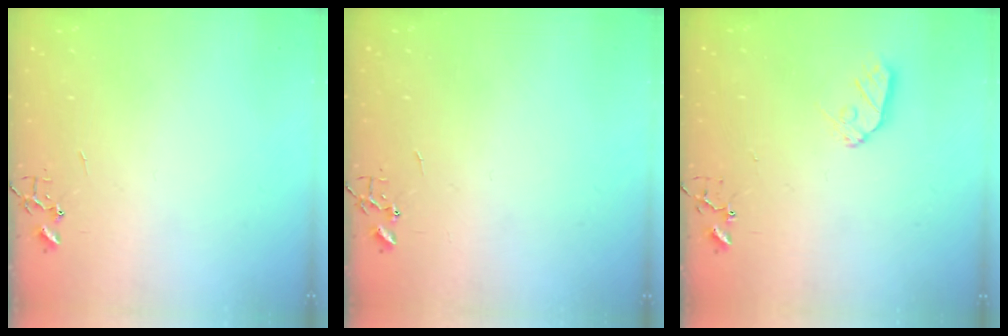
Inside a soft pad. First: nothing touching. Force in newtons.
{"total": 0.0}
{"total": 7.6, "press": 7.6, "slide": 0.5}